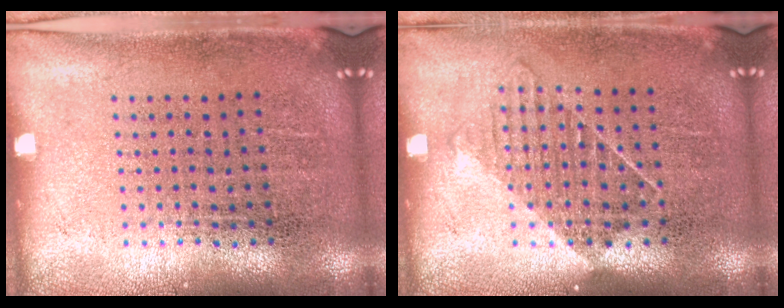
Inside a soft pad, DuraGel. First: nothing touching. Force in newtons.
{"total": 1.1, "press": 0.9, "slide": 0.6}